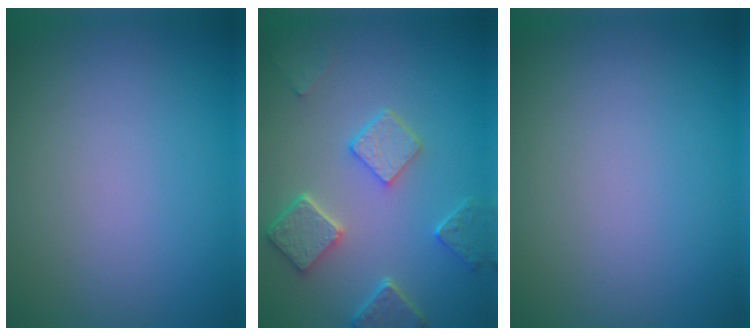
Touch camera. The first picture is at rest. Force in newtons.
{"total": 4.8, "press": 3.8, "slide": 2.9}
{"total": 0.0}